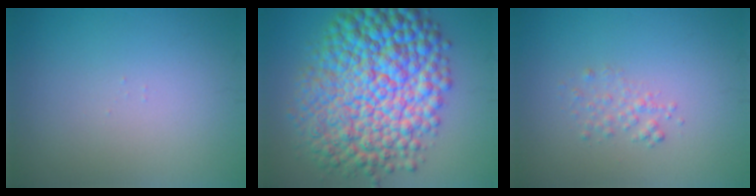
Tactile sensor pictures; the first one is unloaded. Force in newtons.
{"total": 14.6, "press": 14.6, "slide": 0.0}
{"total": 1.4, "press": 1.4, "slide": 0.1}